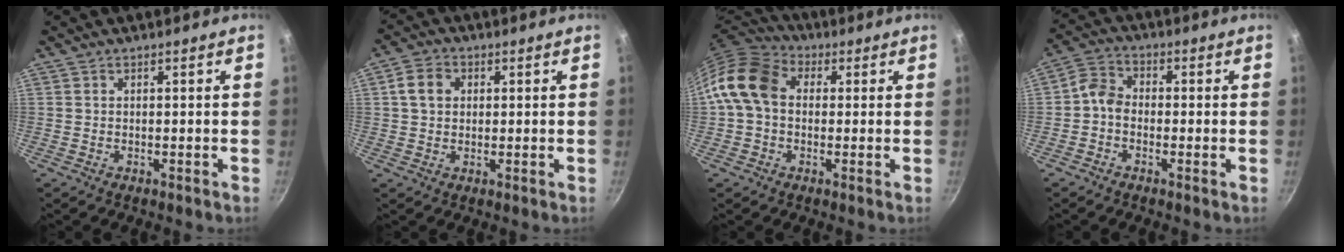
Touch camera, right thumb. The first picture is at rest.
{"total": 5.3, "force": [1.2, 4.2, 3.0], "torque": [-0.040, 0.007, 0.013]}
{"total": 11.9, "force": [1.1, 9.0, 7.7], "torque": [-0.123, 0.026, -0.001]}
{"total": 4.5, "force": [-1.4, 3.3, 2.6], "torque": [-0.046, 0.027, -0.042]}